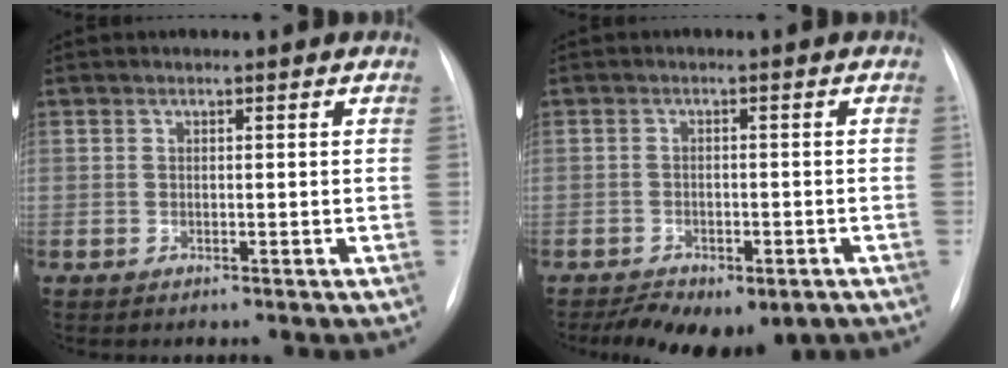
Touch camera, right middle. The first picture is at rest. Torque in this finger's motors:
{"motor_torque": [1.13, -0.91, 0.25, 0.05]}